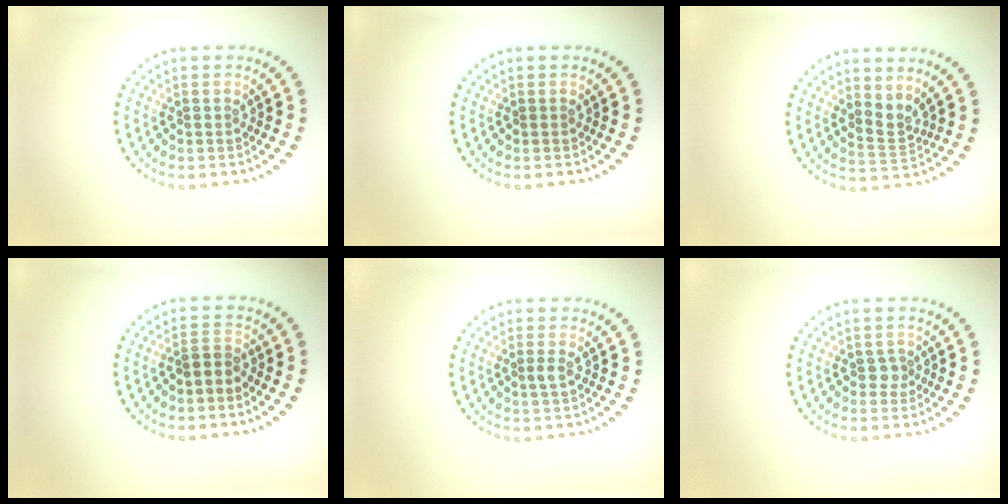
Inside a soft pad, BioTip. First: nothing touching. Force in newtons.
{"total": 0.0}
{"total": 2.2, "press": 1.4, "slide": 1.7}
{"total": 1.7, "press": 1.4, "slide": 0.9}
{"total": 0.7, "press": 0.5, "slide": 0.5}
{"total": 1.1, "press": 0.7, "slide": 0.8}